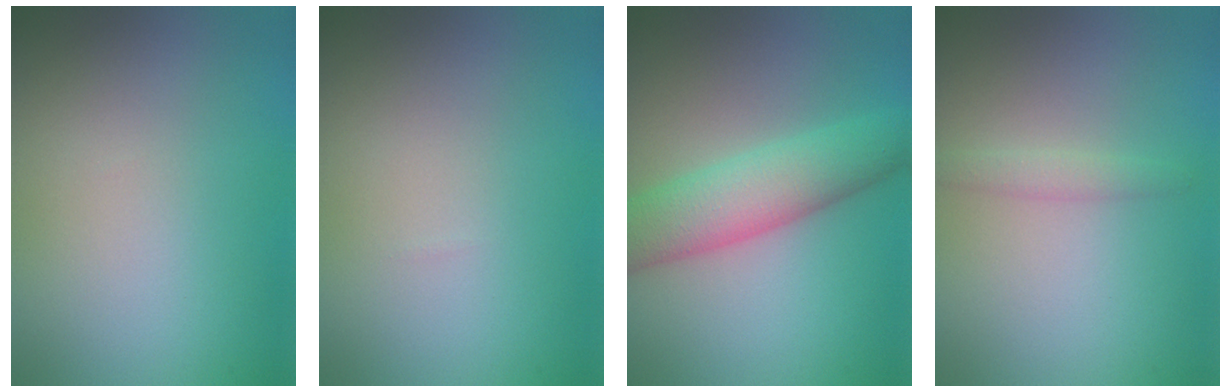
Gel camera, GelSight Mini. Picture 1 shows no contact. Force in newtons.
{"total": 0.0}
{"total": 5.9, "press": 5.8, "slide": 0.3}
{"total": 1.1, "press": 1.1, "slide": 0.0}